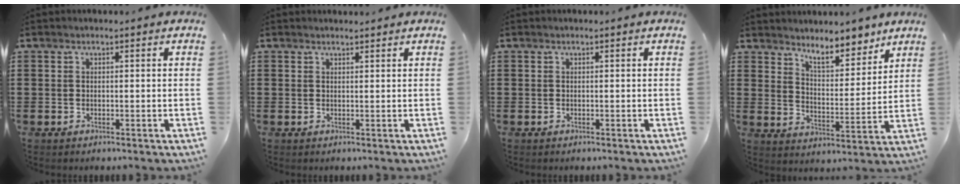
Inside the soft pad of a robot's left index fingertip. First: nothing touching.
{"total": 1.1, "force": [1.0, 0.3, -0.1], "torque": [-0.001, 0.001, 0.021]}
{"total": 0.0}
{"total": 6.5, "force": [6.0, 1.3, 2.1], "torque": [-0.038, -0.036, 0.103]}